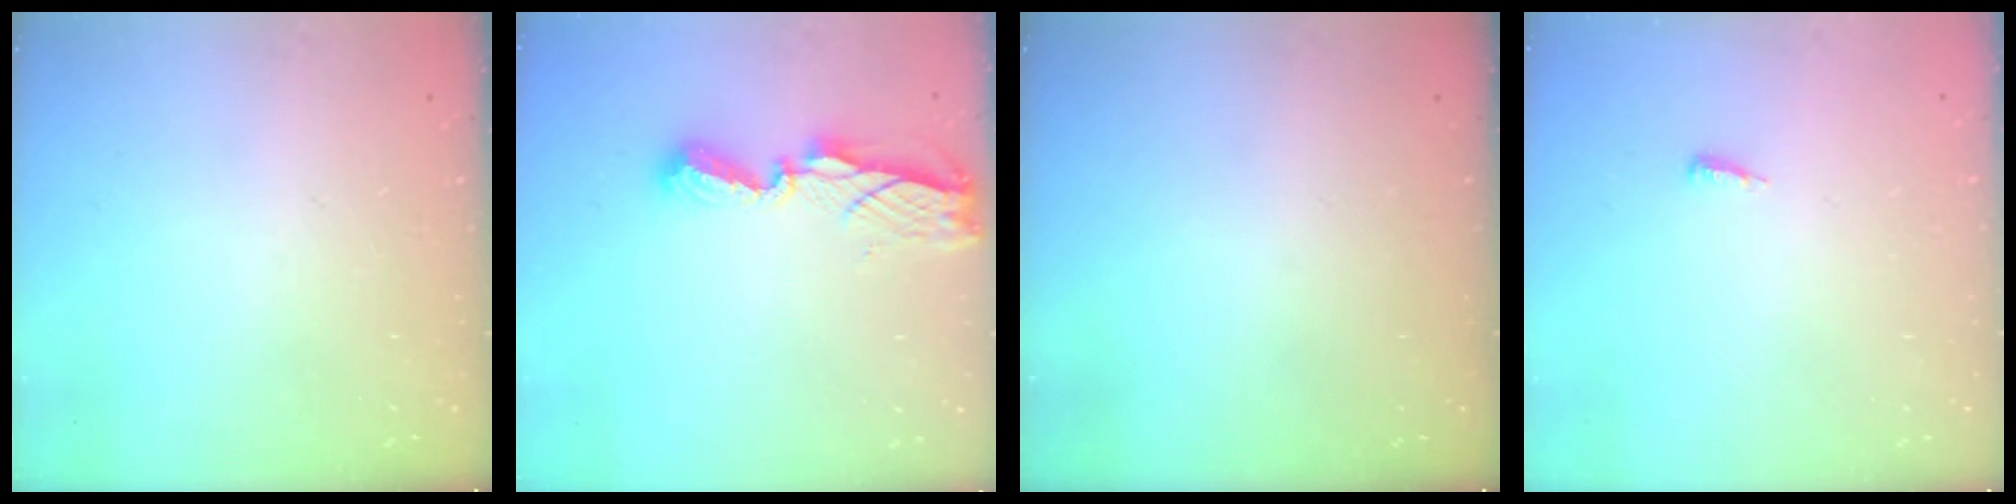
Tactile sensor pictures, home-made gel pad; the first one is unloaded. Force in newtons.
{"total": 8.1, "press": 8.1, "slide": 0.5}
{"total": 0.0}
{"total": 2.9, "press": 2.9, "slide": 0.4}